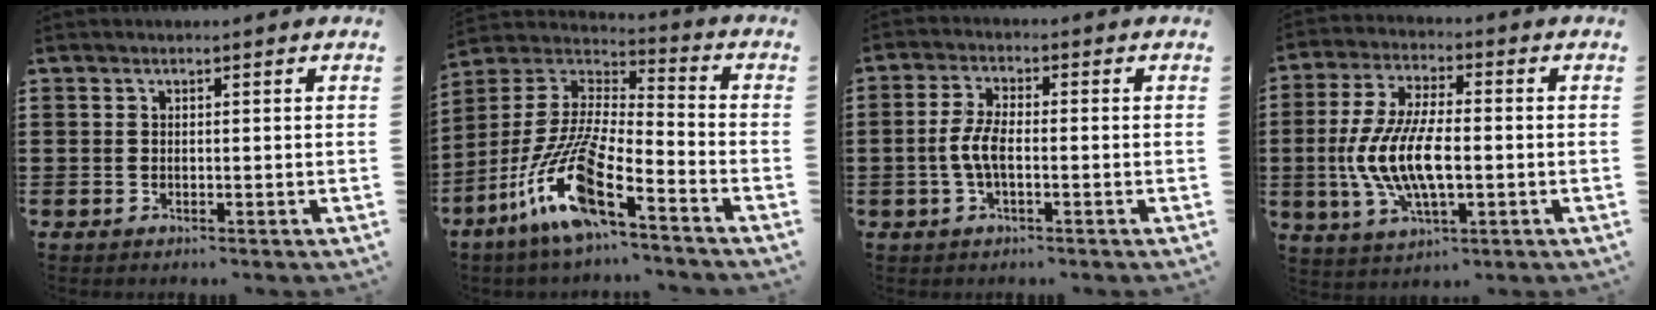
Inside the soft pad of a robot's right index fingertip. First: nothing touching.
{"total": 13.5, "force": [-8.8, 2.0, 10.0], "torque": [-0.229, -0.012, -0.174]}
{"total": 4.5, "force": [-0.9, 1.6, 4.1], "torque": [-0.101, -0.005, -0.026]}
{"total": 10.9, "force": [-1.8, 4.2, 9.9], "torque": [-0.224, -0.015, -0.038]}